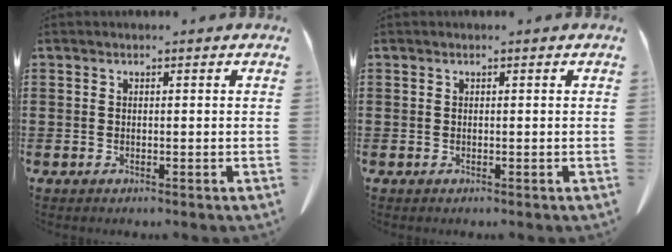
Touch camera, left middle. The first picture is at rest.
{"total": 0.0}